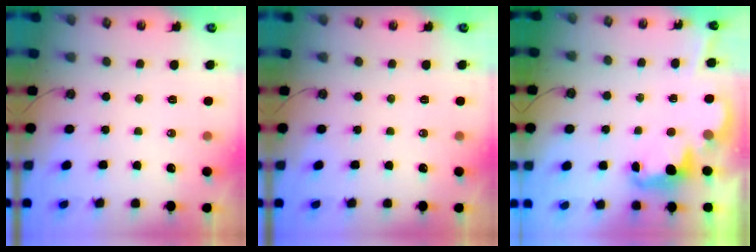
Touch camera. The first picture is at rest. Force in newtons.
{"total": 0.0}
{"total": 2.4, "press": 2.3, "slide": 0.5}